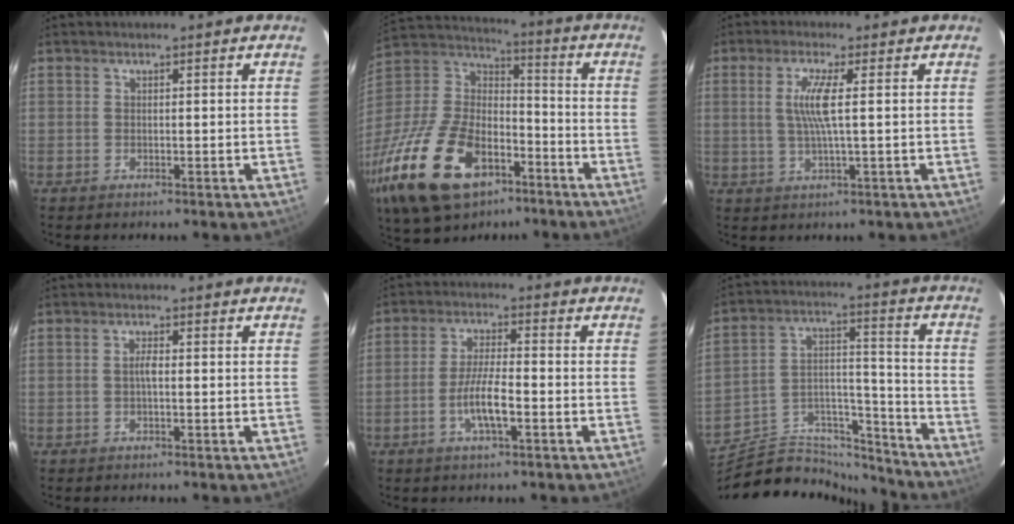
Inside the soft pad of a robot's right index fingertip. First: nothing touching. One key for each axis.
{"total": 33.3, "fx": -17.8, "fy": 18.5, "fz": 21.2, "tx": -0.474, "ty": -0.020, "tz": -0.289}
{"total": 5.4, "fx": 0.8, "fy": -0.2, "fz": 5.4, "tx": -0.104, "ty": -0.004, "tz": 0.015}
{"total": 1.6, "fx": -0.2, "fy": 0.4, "fz": 1.5, "tx": -0.029, "ty": 0.005, "tz": -0.007}
{"total": 6.6, "fx": -2.6, "fy": 1.2, "fz": 5.9, "tx": -0.117, "ty": -0.002, "tz": -0.049}
{"total": 18.6, "fx": -16.2, "fy": 7.3, "fz": 5.6, "tx": -0.100, "ty": 0.056, "tz": -0.249}